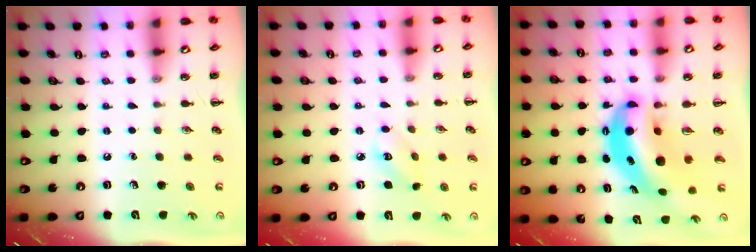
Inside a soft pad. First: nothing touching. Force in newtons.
{"total": 3.7, "press": 3.6, "slide": 0.6}
{"total": 10.2, "press": 10.0, "slide": 2.2}